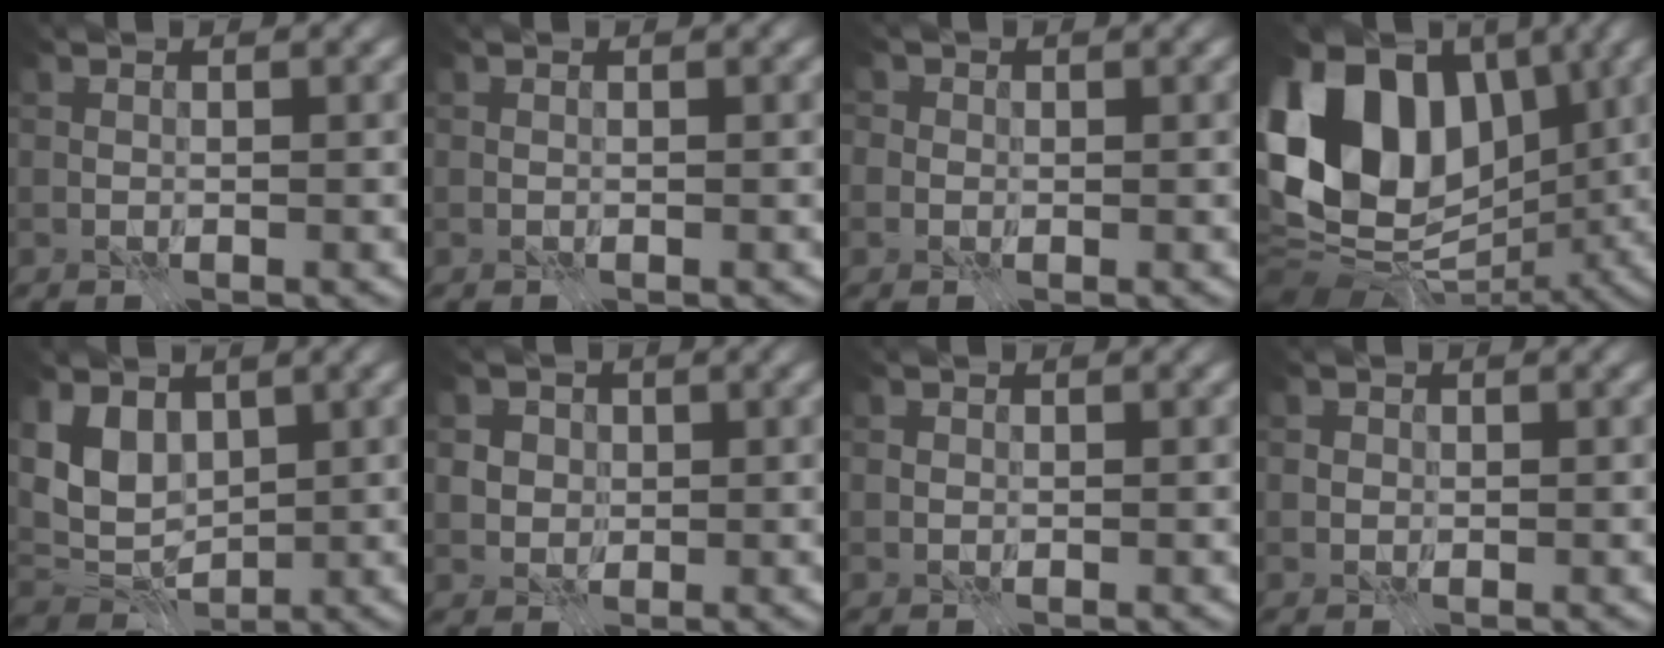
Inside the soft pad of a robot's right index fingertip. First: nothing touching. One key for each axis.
{"total": 0.0}
{"total": 2.5, "fx": 0.8, "fy": 2.2, "fz": 0.9, "tx": -0.006, "ty": 0.009, "tz": -0.006}
{"total": 15.2, "fx": 1.7, "fy": 11.3, "fz": 10.0, "tx": -0.182, "ty": 0.024, "tz": 0.018}
{"total": 4.8, "fx": 1.7, "fy": 3.3, "fz": 3.0, "tx": -0.065, "ty": -0.010, "tz": 0.025}
{"total": 4.8, "fx": 1.6, "fy": 4.0, "fz": 2.0, "tx": -0.042, "ty": 0.014, "tz": 0.013}
{"total": 0.6, "fx": -0.1, "fy": 0.6, "fz": 0.1, "tx": -0.001, "ty": -0.001, "tz": -0.004}
{"total": 0.9, "fx": 0.0, "fy": 0.9, "fz": 0.2, "tx": -0.002, "ty": -0.002, "tz": -0.003}